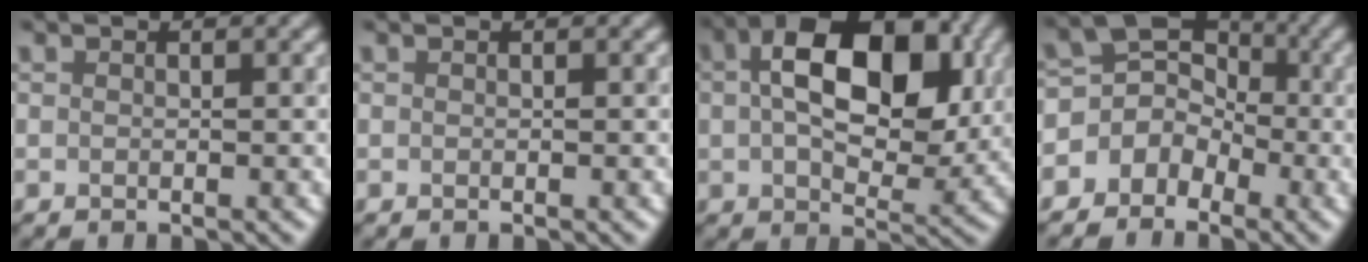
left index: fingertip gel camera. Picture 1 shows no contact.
{"total": 0.0}
{"total": 12.3, "force": [2.4, 7.1, 9.8], "torque": [-0.146, 0.009, 0.043]}
{"total": 4.4, "force": [-1.9, 3.7, 1.5], "torque": [0.011, 0.005, -0.044]}